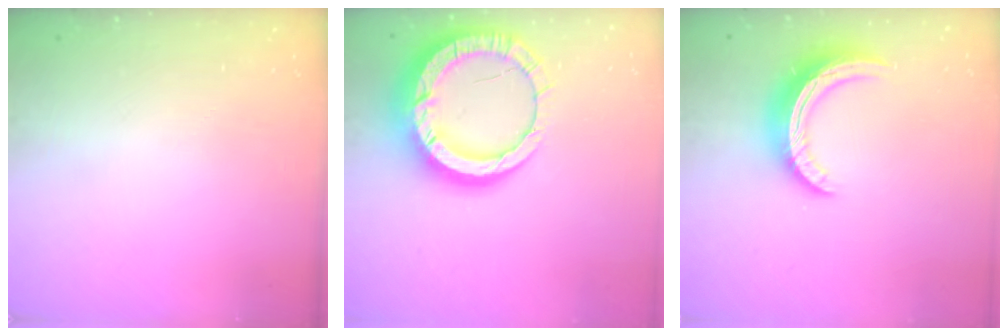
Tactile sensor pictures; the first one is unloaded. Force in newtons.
{"total": 19.3, "press": 19.2, "slide": 1.9}
{"total": 13.2, "press": 13.2, "slide": 0.3}